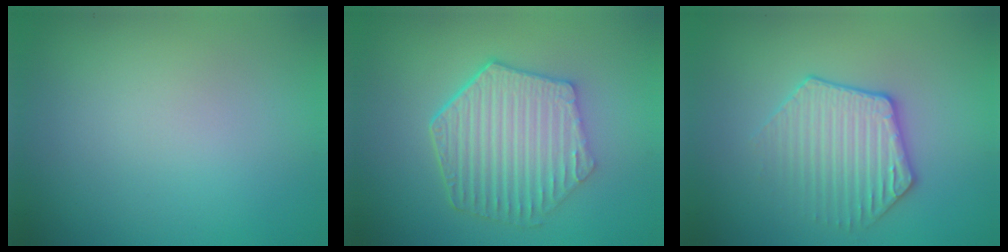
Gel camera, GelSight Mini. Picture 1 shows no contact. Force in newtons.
{"total": 6.4, "press": 4.9, "slide": 4.1}
{"total": 3.4, "press": 3.1, "slide": 1.1}